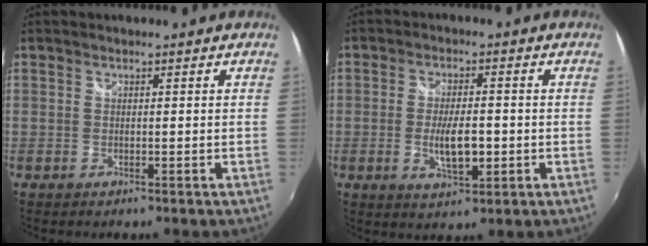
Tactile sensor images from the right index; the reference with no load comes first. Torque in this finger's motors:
{"motor_torque": [0.49, -0.41, 0.29, 0.06]}